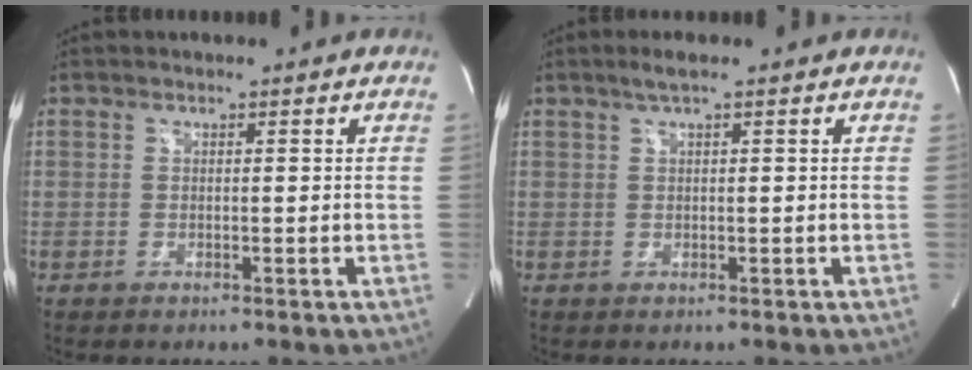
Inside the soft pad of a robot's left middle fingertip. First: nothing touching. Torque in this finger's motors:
{"motor_torque": [0.15, -0.07, 0.17, 0.05]}